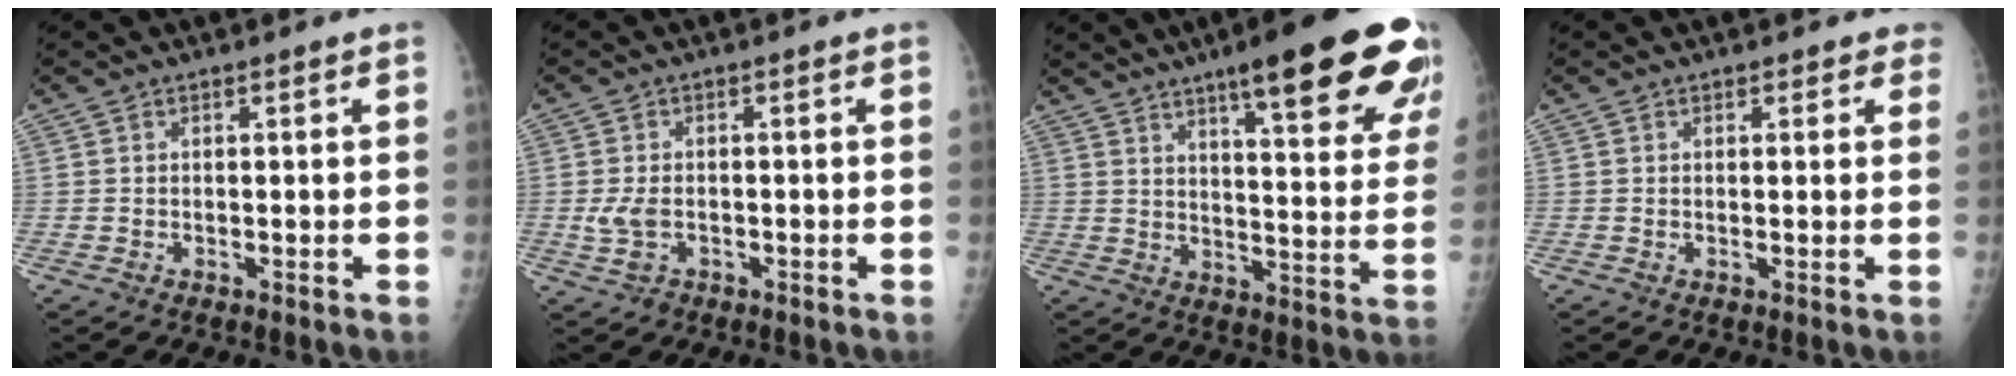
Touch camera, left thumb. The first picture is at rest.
{"total": 3.5, "force": [-1.0, 2.4, 2.4], "torque": [-0.054, 0.005, -0.015]}
{"total": 24.4, "force": [15.2, 4.8, 18.4], "torque": [-0.222, -0.053, 0.200]}
{"total": 2.2, "force": [1.6, 1.4, 0.2], "torque": [0.026, -0.005, 0.003]}